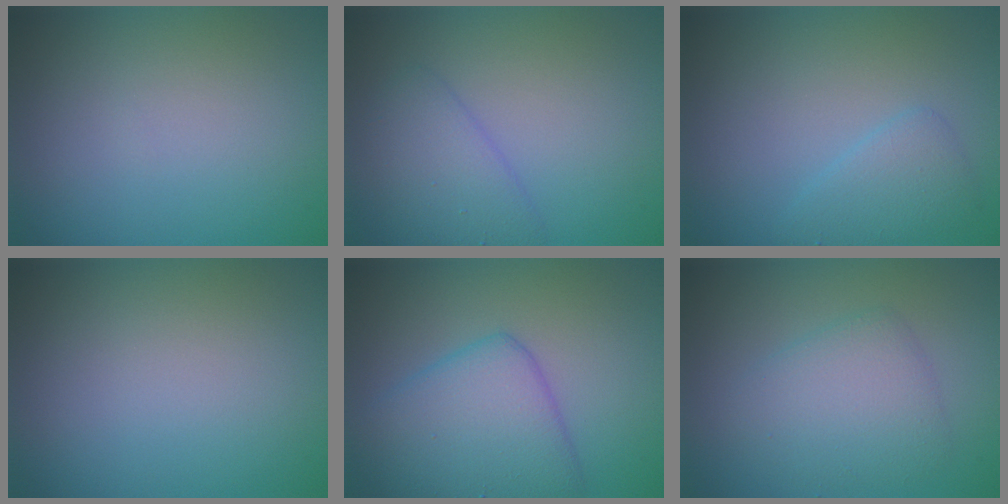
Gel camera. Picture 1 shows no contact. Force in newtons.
{"total": 2.7, "press": 2.7, "slide": 0.1}
{"total": 2.1, "press": 2.1, "slide": 0.1}
{"total": 0.0}
{"total": 5.9, "press": 5.8, "slide": 0.3}
{"total": 3.7, "press": 3.7, "slide": 0.1}